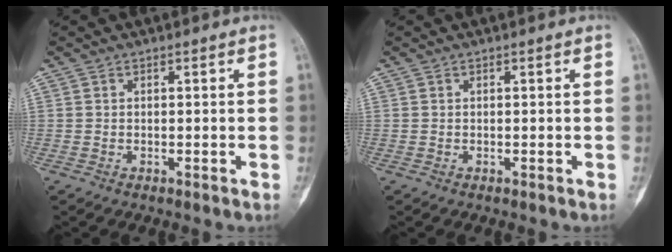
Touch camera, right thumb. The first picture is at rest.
{"total": 0.0}